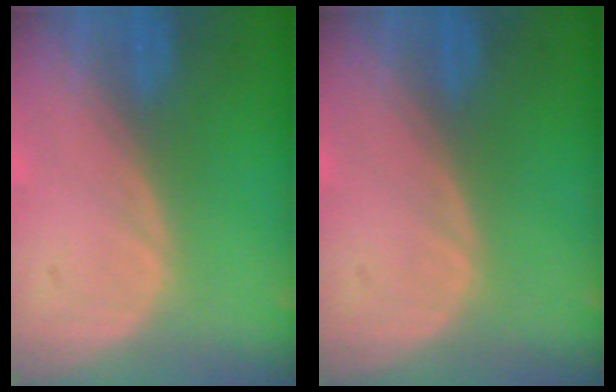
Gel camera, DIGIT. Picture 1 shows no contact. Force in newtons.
{"total": 0.0}